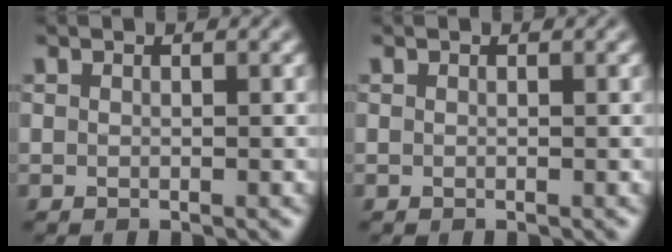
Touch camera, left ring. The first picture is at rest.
{"total": 0.0}